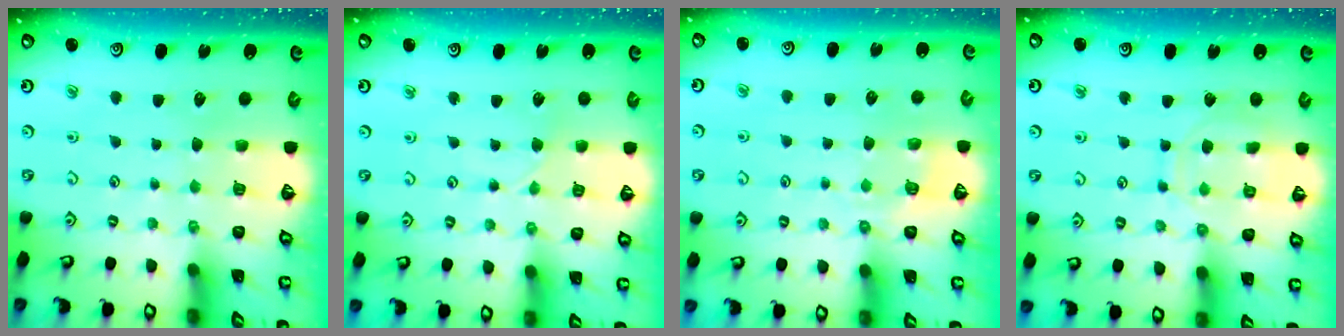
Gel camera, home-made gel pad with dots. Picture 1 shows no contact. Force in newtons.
{"total": 2.0, "press": 2.0, "slide": 0.2}
{"total": 3.0, "press": 2.5, "slide": 1.6}
{"total": 9.9, "press": 9.9, "slide": 0.6}